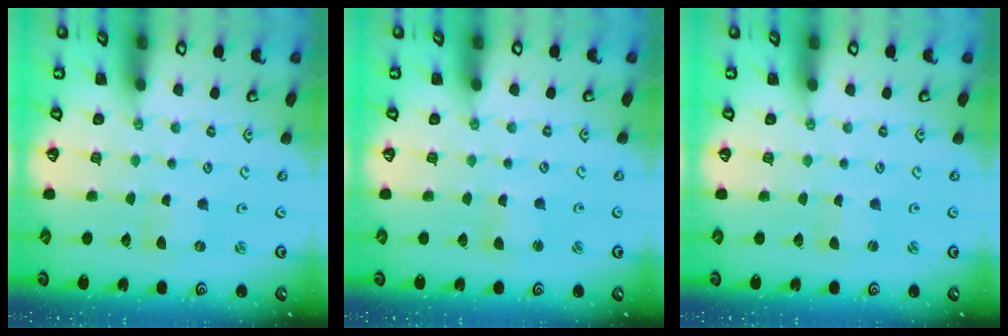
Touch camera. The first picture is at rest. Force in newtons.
{"total": 1.1, "press": 1.0, "slide": 0.2}
{"total": 0.0}